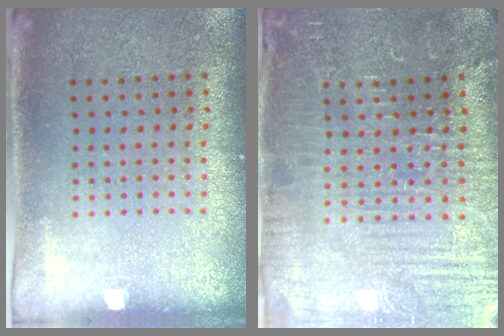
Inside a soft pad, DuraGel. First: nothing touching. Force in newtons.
{"total": 4.4, "press": 4.2, "slide": 1.2}